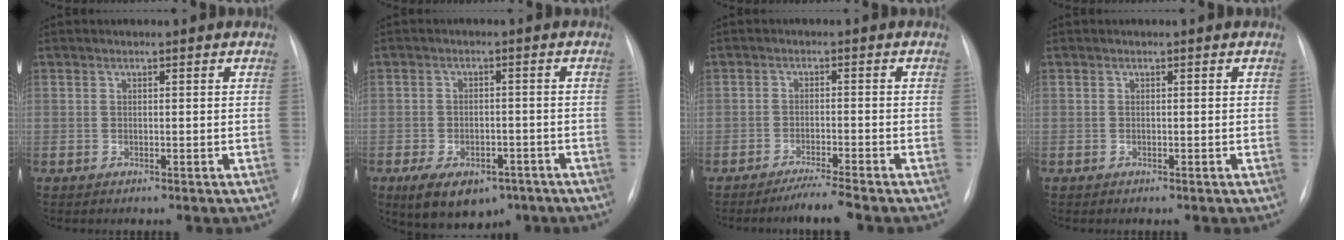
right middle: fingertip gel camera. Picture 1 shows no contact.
{"total": 10.3, "force": [-6.1, 6.1, 5.6], "torque": [-0.096, 0.004, -0.088]}
{"total": 3.6, "force": [-3.2, -0.6, 1.6], "torque": [-0.030, -0.012, -0.058]}
{"total": 0.0}